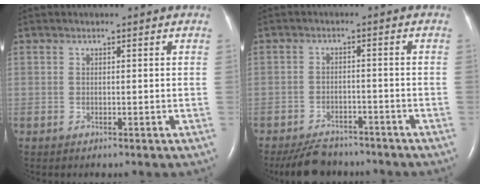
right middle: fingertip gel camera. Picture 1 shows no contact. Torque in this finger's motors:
{"motor_torque": [0.41, -0.42, 0.01, 0.06]}